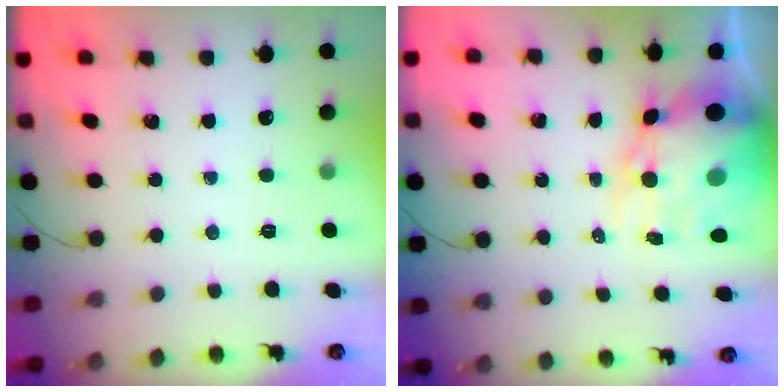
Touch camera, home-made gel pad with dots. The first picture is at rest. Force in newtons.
{"total": 15.7, "press": 15.2, "slide": 3.7}